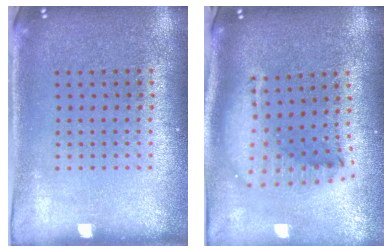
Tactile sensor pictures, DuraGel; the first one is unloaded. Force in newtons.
{"total": 2.1, "press": 1.6, "slide": 1.3}